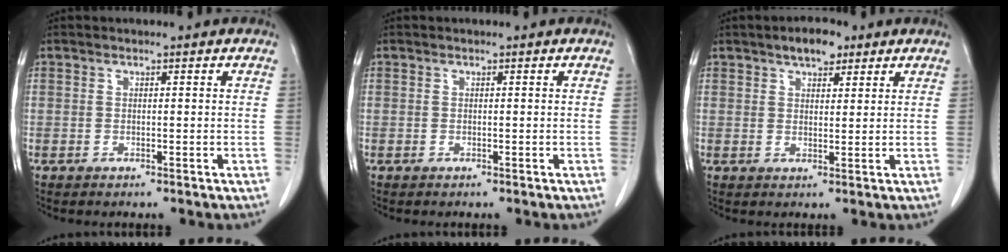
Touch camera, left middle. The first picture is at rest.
{"total": 0.0}
{"total": 4.2, "force": [2.8, 1.8, 2.4], "torque": [-0.040, 0.007, 0.044]}